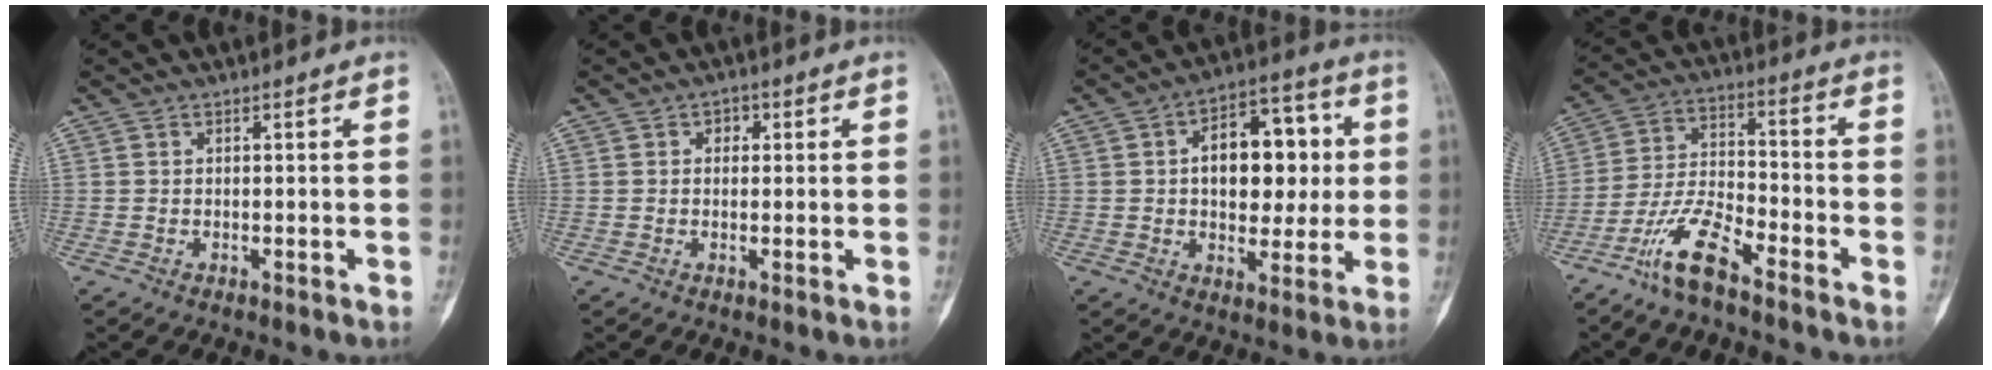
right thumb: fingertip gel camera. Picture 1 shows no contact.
{"total": 2.2, "force": [0.6, 1.8, 1.1], "torque": [-0.001, 0.003, 0.003]}
{"total": 15.5, "force": [1.9, 9.6, 12.1], "torque": [-0.127, 0.020, 0.024]}
{"total": 9.9, "force": [-7.1, 2.5, 6.4], "torque": [-0.140, 0.046, -0.142]}